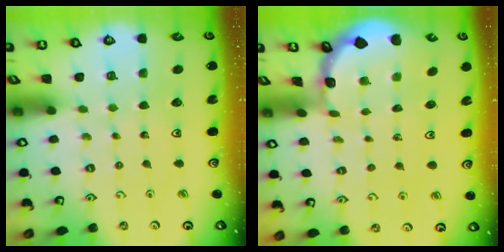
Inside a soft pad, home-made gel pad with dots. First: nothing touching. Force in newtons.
{"total": 0.7, "press": 0.7, "slide": 0.1}